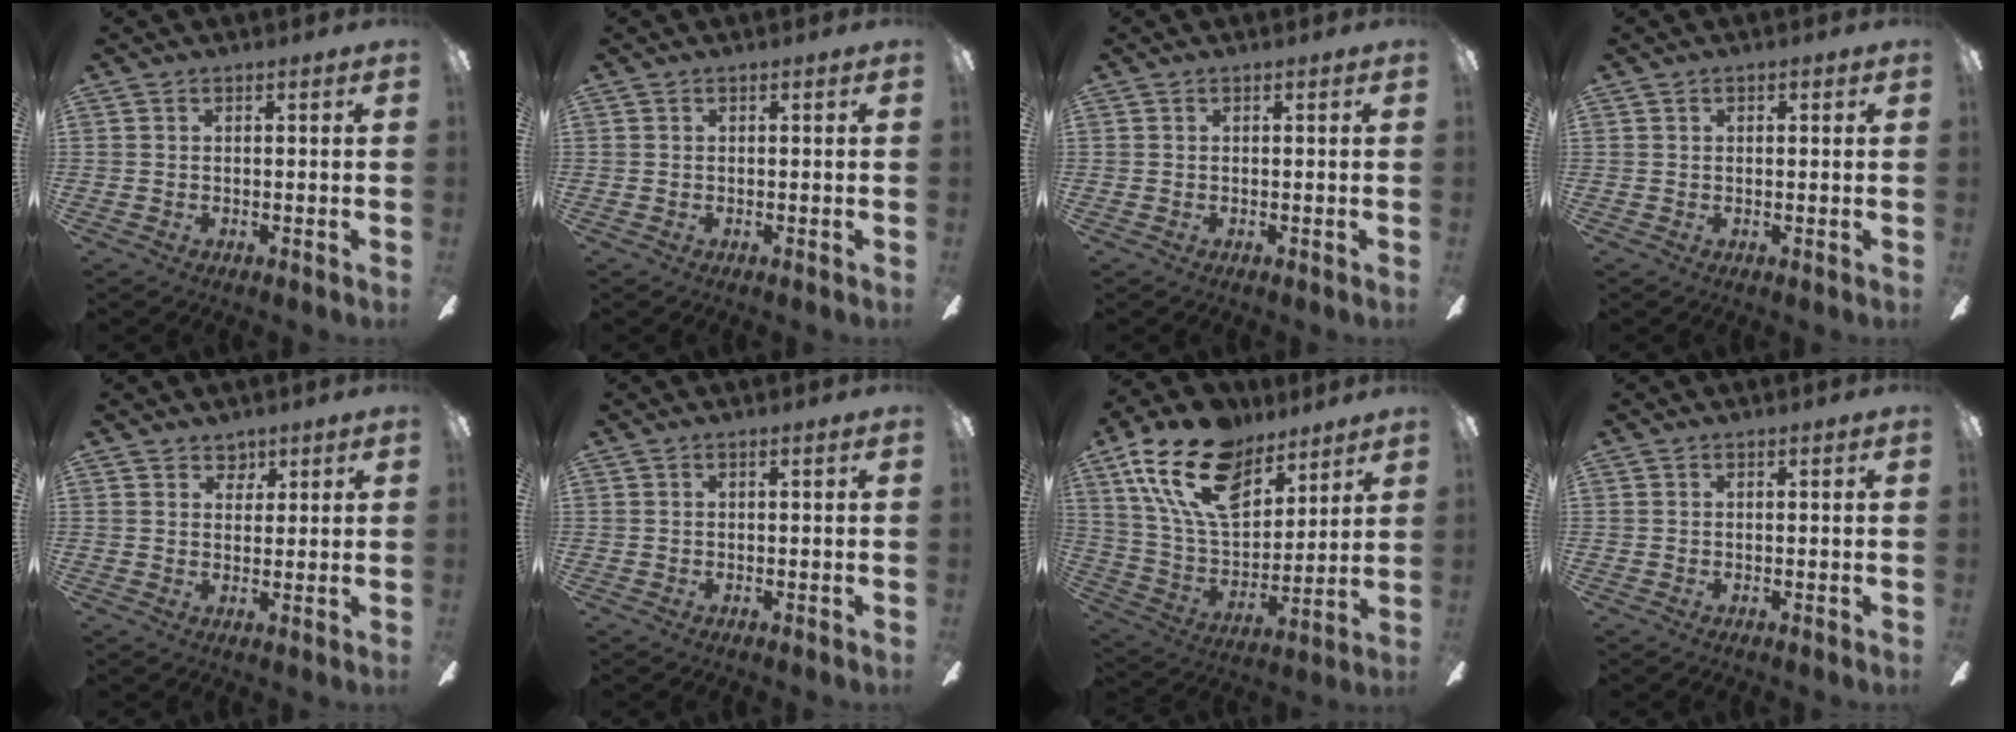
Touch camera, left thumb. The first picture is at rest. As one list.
[{"total": 0.0}, {"total": 0.0}, {"total": 0.7, "force": [0.4, 0.5, 0.3], "torque": [-0.006, 0.004, 0.006]}, {"total": 3.7, "force": [2.8, 2.5, 0.4], "torque": [0.005, -0.014, 0.047]}, {"total": 0.0}, {"total": 21.2, "force": [12.5, 11.7, 12.4], "torque": [-0.245, -0.059, 0.226]}, {"total": 0.0}]